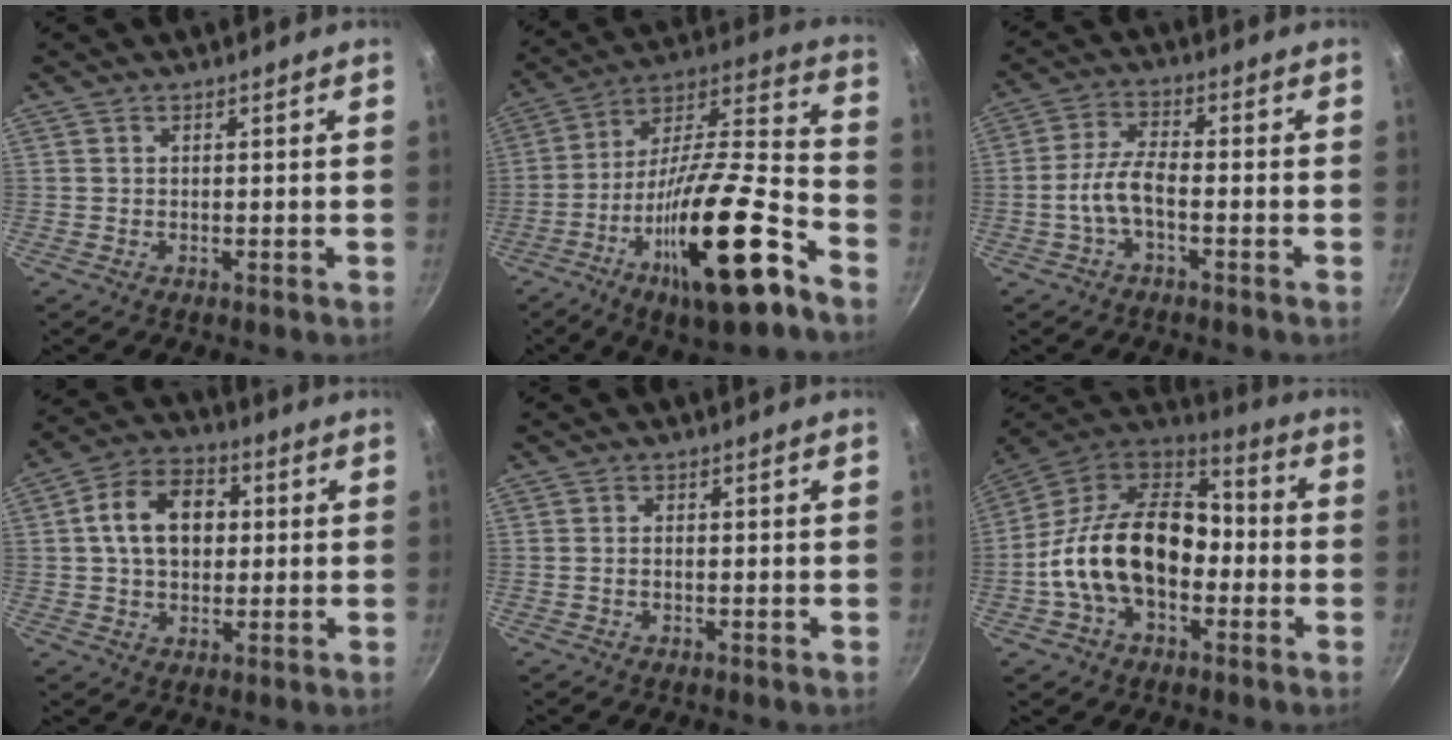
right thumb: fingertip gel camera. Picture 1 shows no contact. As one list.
[{"total": 26.7, "force": [-12.8, 7.7, 22.2], "torque": [-0.336, 0.059, -0.221]}, {"total": 6.1, "force": [-2.2, 2.4, 5.1], "torque": [-0.110, 0.027, -0.051]}, {"total": 12.2, "force": [1.7, 8.7, 8.4], "torque": [-0.110, 0.019, 0.016]}, {"total": 0.8, "force": [-0.2, 0.5, 0.6], "torque": [-0.012, 0.004, -0.003]}, {"total": 22.0, "force": [-3.5, 14.4, 16.2], "torque": [-0.257, 0.054, -0.077]}]